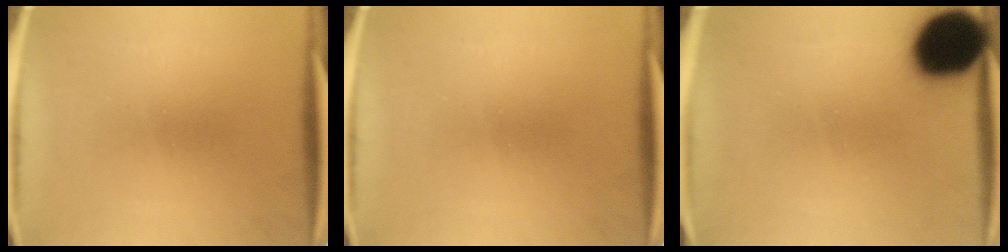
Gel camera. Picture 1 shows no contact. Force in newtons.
{"total": 0.0}
{"total": 19.4}